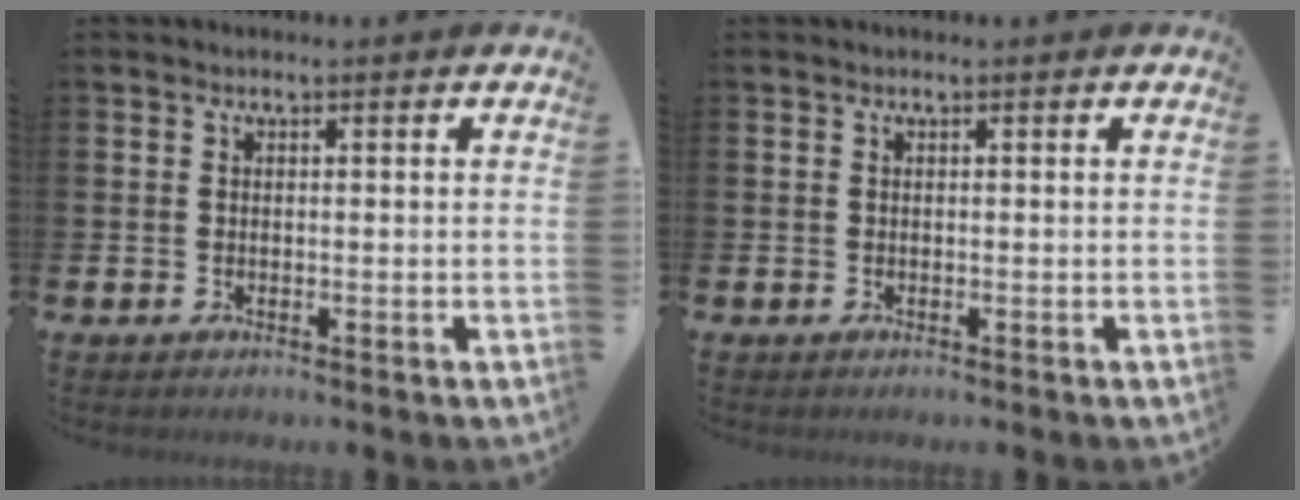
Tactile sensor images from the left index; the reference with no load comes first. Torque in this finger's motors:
{"motor_torque": [0.00, -0.02, 0.00, 0.02]}